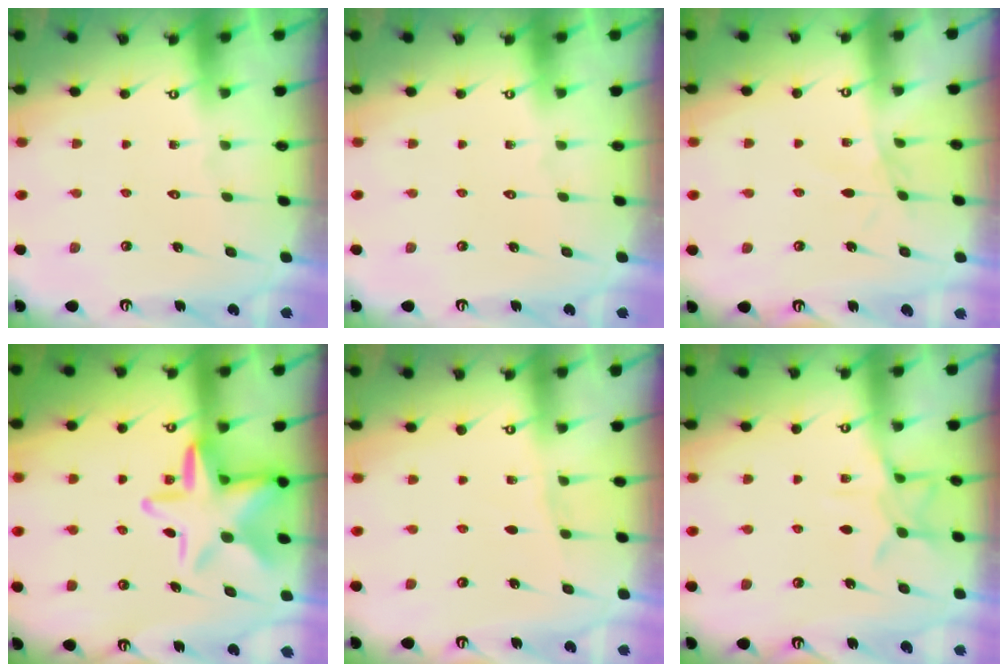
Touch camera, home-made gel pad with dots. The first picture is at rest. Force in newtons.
{"total": 0.0}
{"total": 1.7, "press": 1.7, "slide": 0.4}
{"total": 14.0, "press": 13.7, "slide": 2.5}
{"total": 1.9, "press": 1.9, "slide": 0.3}
{"total": 9.3, "press": 9.3, "slide": 0.6}